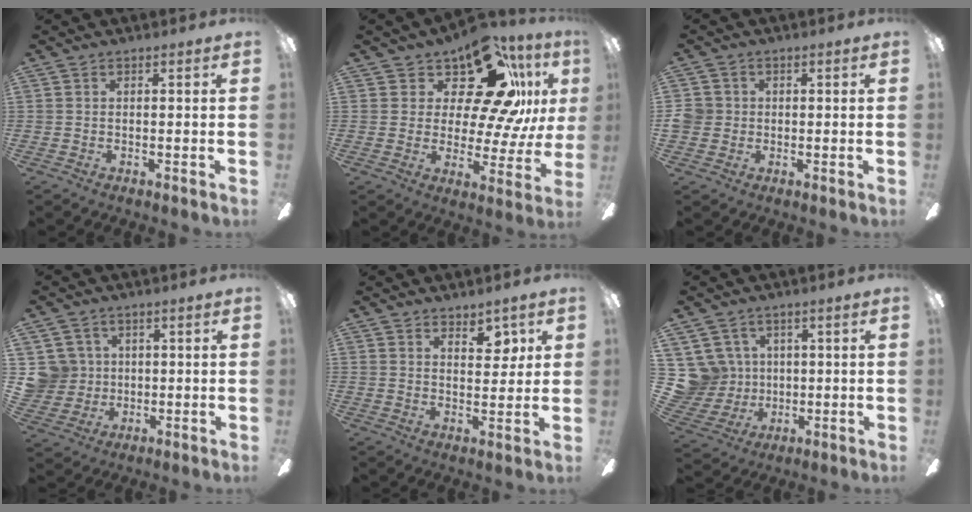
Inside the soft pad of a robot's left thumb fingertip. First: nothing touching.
{"total": 18.6, "force": [11.0, 7.7, 12.9], "torque": [-0.196, -0.076, 0.183]}
{"total": 4.1, "force": [0.0, 3.9, 1.2], "torque": [-0.036, 0.011, -0.001]}
{"total": 7.7, "force": [1.9, 7.5, 0.6], "torque": [-0.041, 0.001, 0.041]}
{"total": 5.5, "force": [3.9, 2.7, 2.8], "torque": [-0.023, -0.017, 0.062]}
{"total": 11.0, "force": [3.0, 10.3, 2.5], "torque": [-0.110, -0.020, 0.064]}